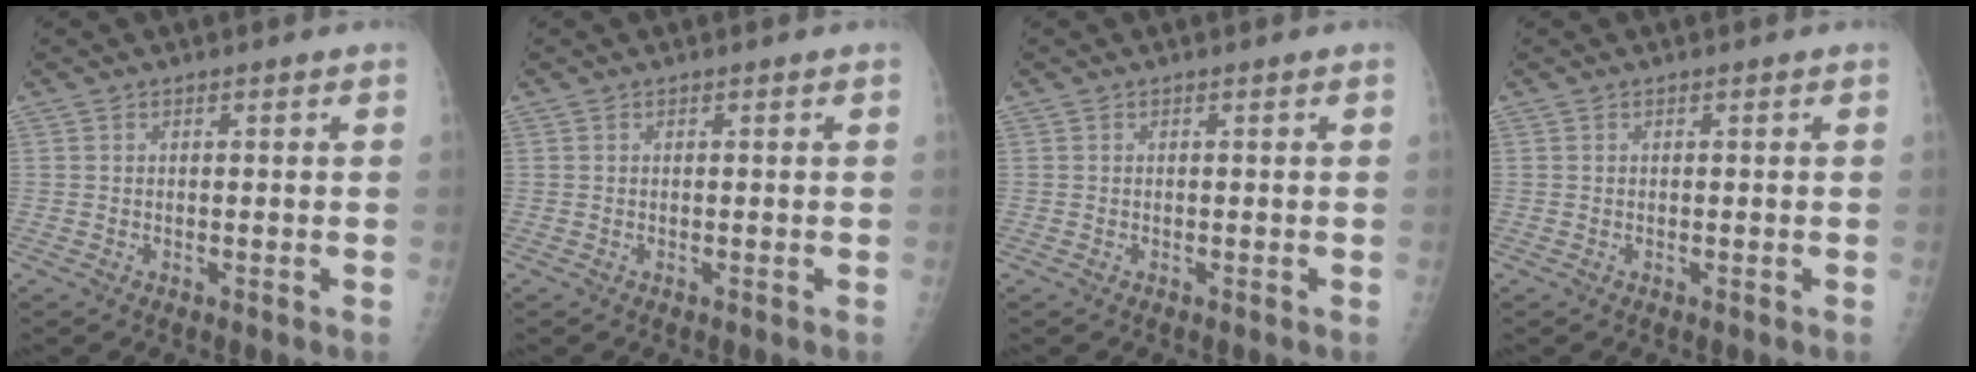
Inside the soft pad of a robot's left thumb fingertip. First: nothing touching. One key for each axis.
{"total": 0.0}
{"total": 0.0}
{"total": 0.0}